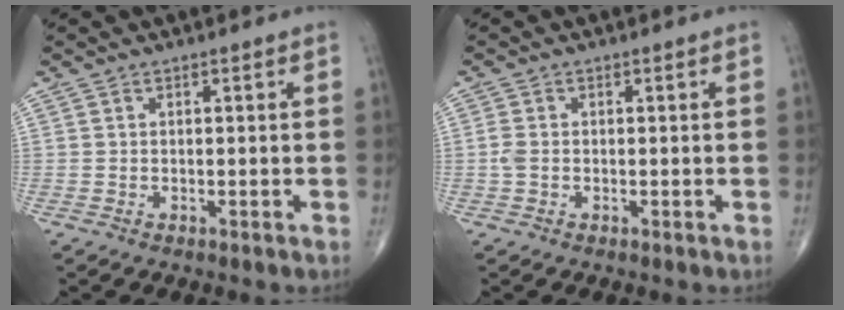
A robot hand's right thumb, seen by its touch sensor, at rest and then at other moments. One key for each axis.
{"total": 1.6, "fx": -0.3, "fy": 1.1, "fz": 1.2, "tx": -0.034, "ty": 0.000, "tz": -0.007}